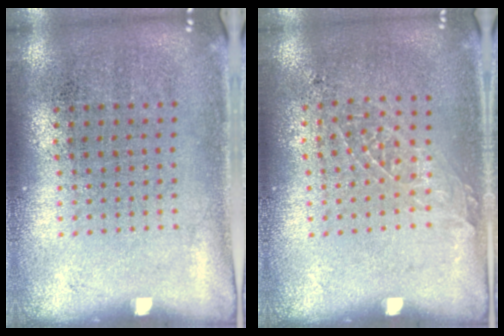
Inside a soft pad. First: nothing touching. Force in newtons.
{"total": 0.8, "press": 0.8, "slide": 0.0}